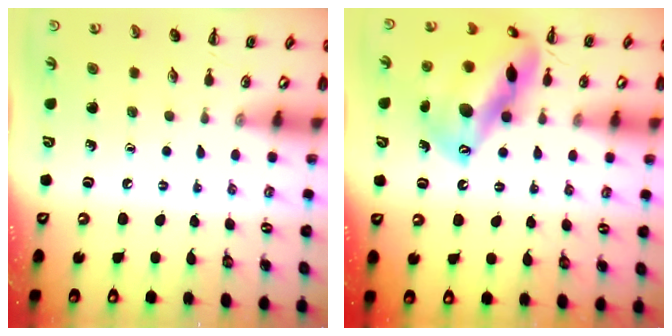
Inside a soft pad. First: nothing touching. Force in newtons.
{"total": 20.7, "press": 20.5, "slide": 2.4}